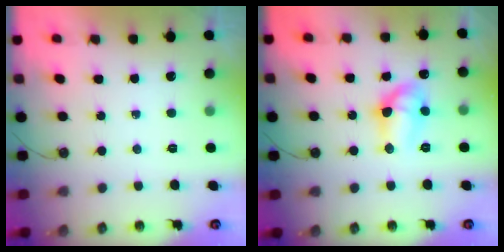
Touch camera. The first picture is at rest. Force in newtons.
{"total": 10.6, "press": 10.6, "slide": 0.8}